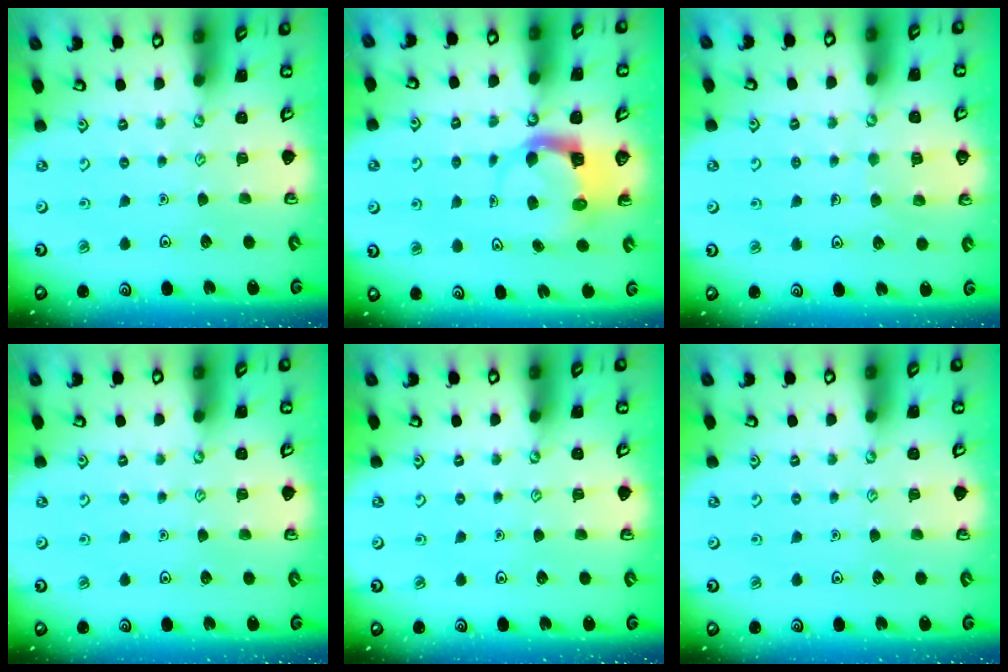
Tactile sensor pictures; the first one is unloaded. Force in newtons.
{"total": 4.0, "press": 4.0, "slide": 0.3}
{"total": 6.0, "press": 6.0, "slide": 0.5}
{"total": 0.0}
{"total": 0.0}
{"total": 0.0}